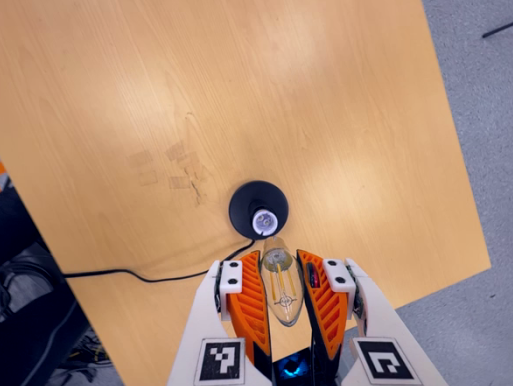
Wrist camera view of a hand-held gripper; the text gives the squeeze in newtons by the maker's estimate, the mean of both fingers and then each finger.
{"total": 19.3, "left": 20.5, "right": 18.1}